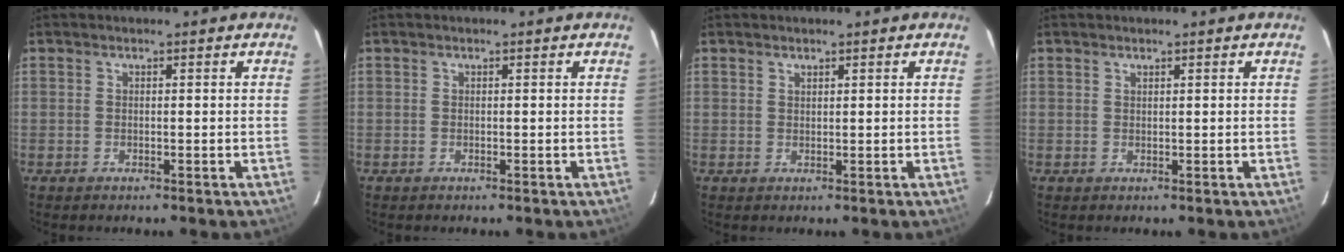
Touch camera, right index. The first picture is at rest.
{"total": 0.0}
{"total": 0.8, "force": [0.7, 0.2, 0.2], "torque": [-0.004, 0.001, 0.014]}
{"total": 0.5, "force": [0.5, 0.1, 0.1], "torque": [-0.001, 0.001, 0.010]}